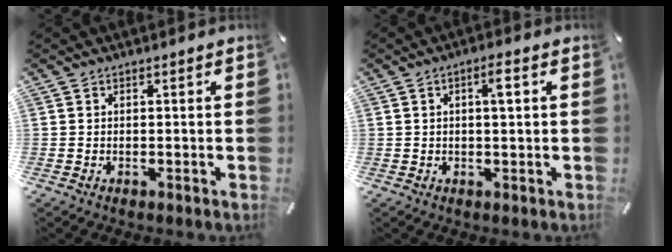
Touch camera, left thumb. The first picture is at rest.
{"total": 3.4, "force": [0.8, 0.7, 3.2], "torque": [-0.055, 0.001, 0.009]}